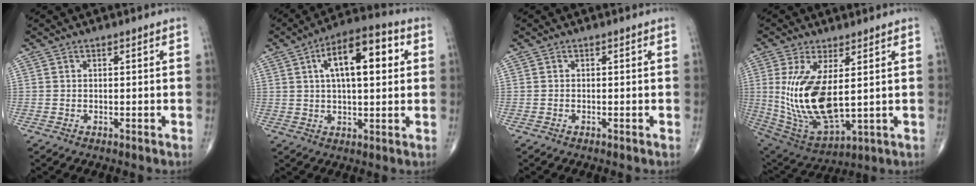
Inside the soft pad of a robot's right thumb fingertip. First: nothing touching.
{"total": 14.0, "force": [3.6, 5.7, 12.3], "torque": [-0.178, 0.016, 0.050]}
{"total": 0.0}
{"total": 16.2, "force": [1.7, 6.8, 14.6], "torque": [-0.295, -0.029, 0.055]}